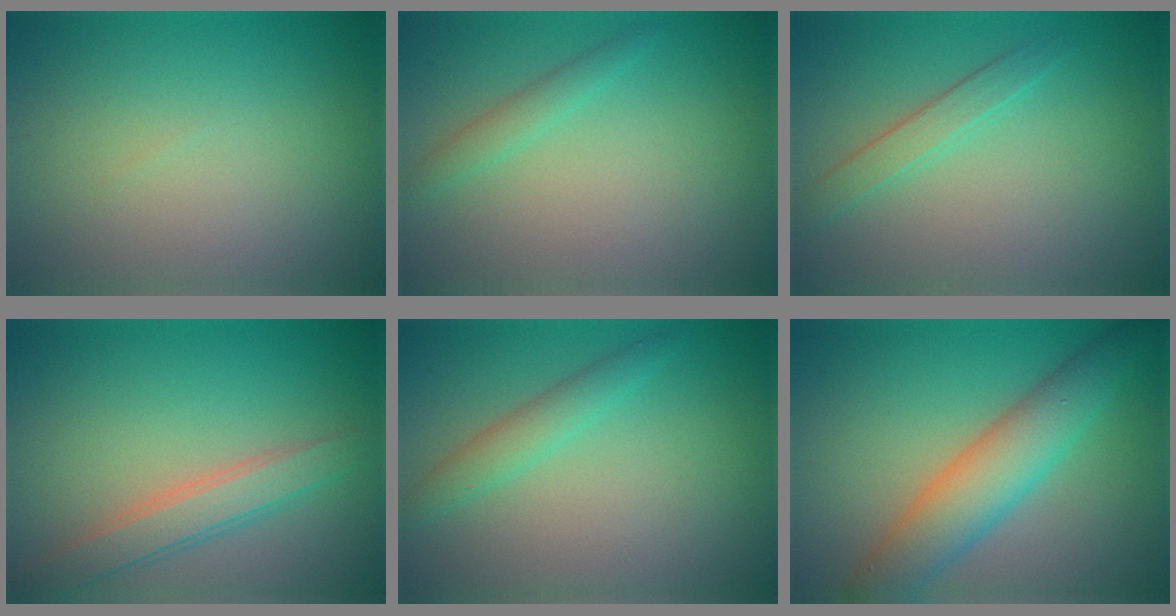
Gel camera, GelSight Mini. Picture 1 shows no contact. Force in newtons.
{"total": 1.4, "press": 1.4, "slide": 0.1}
{"total": 1.8, "press": 1.8, "slide": 0.0}
{"total": 3.2, "press": 3.2, "slide": 0.1}
{"total": 2.0, "press": 2.0, "slide": 0.1}
{"total": 6.0, "press": 6.0, "slide": 0.1}